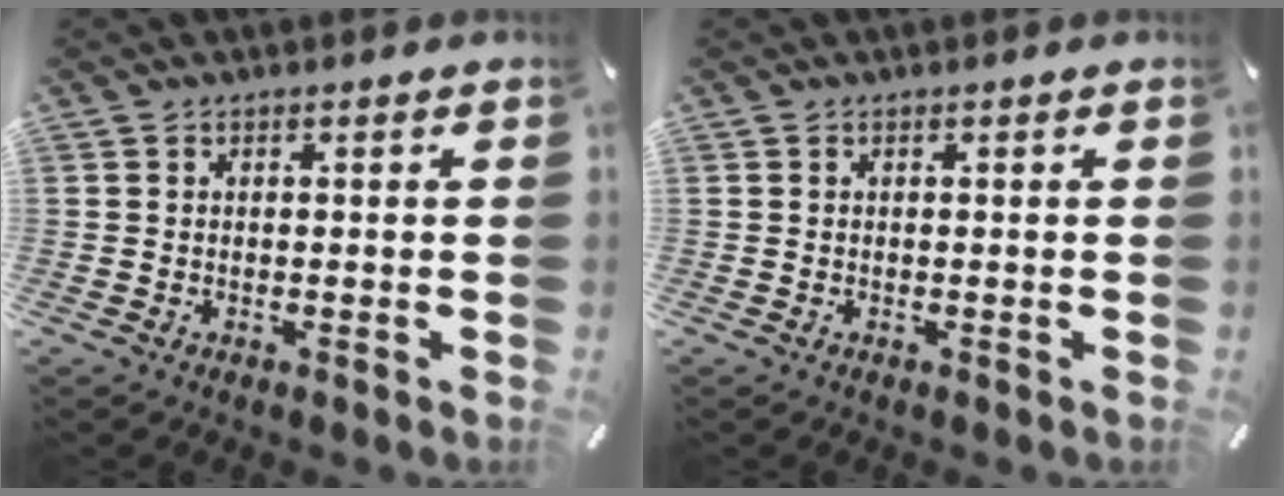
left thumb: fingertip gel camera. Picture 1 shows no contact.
{"total": 0.0}